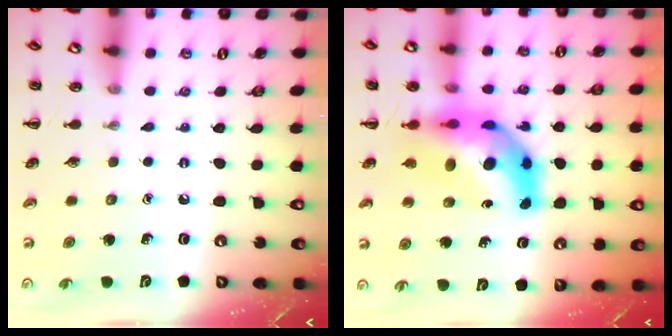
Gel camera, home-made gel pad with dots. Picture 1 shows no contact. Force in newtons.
{"total": 11.3, "press": 10.8, "slide": 3.4}